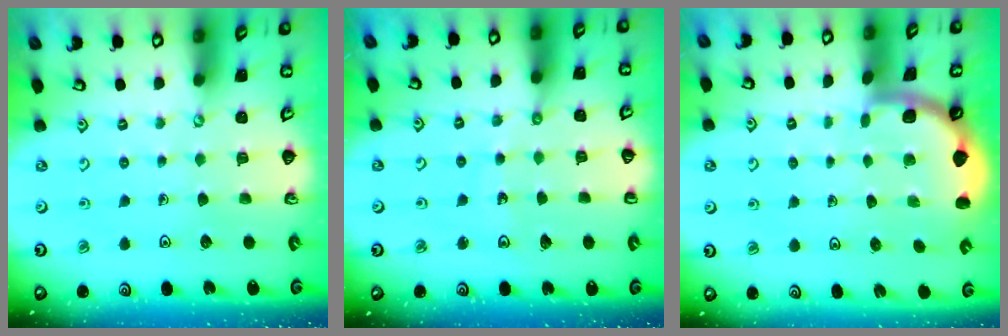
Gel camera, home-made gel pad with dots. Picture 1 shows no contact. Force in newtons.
{"total": 7.0, "press": 7.0, "slide": 0.8}
{"total": 1.7, "press": 1.7, "slide": 0.0}